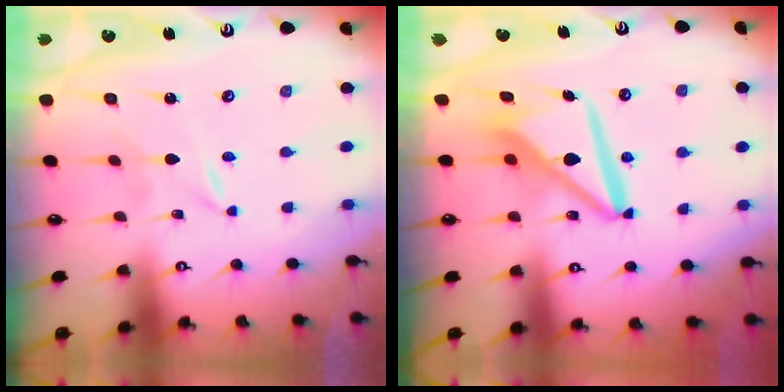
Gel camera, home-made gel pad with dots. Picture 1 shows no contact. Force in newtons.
{"total": 12.1, "press": 12.1, "slide": 1.2}